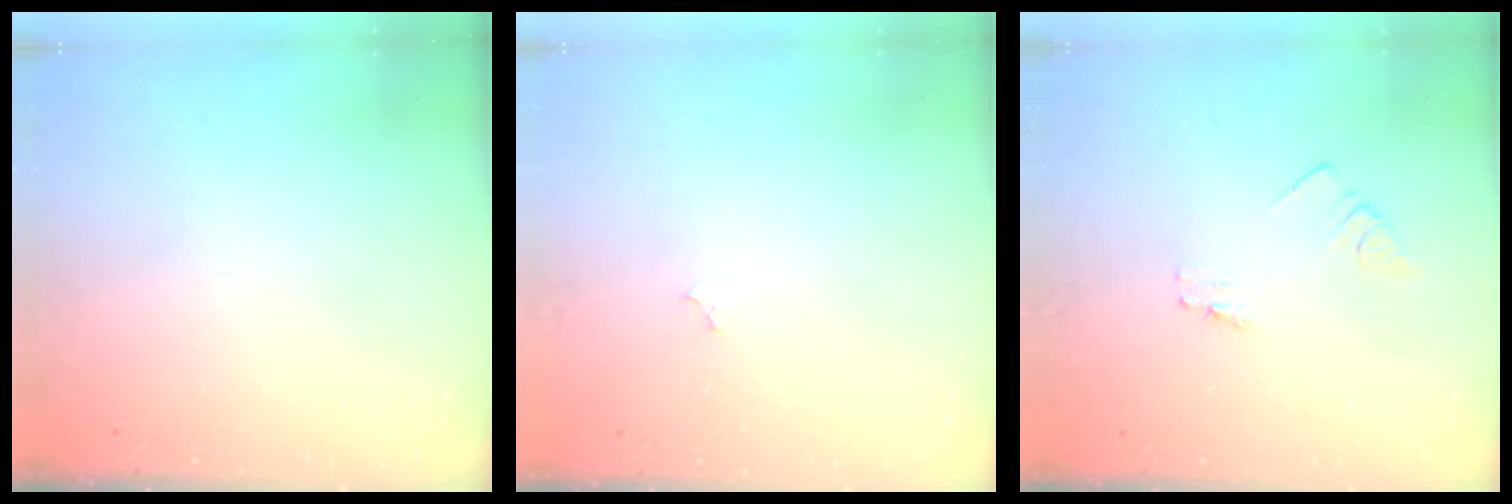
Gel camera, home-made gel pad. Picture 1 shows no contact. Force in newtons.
{"total": 2.3, "press": 2.3, "slide": 0.2}
{"total": 0.0}